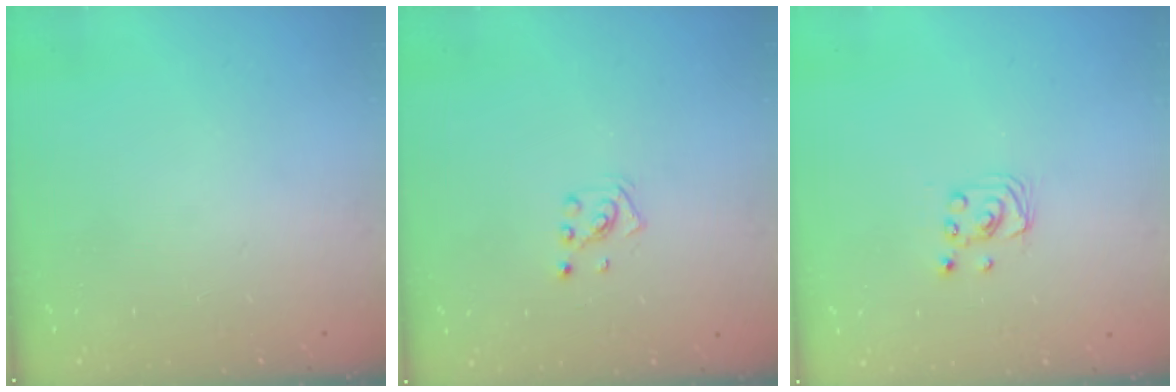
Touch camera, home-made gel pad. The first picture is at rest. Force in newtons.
{"total": 2.2, "press": 2.2, "slide": 0.6}
{"total": 1.9, "press": 1.9, "slide": 0.1}